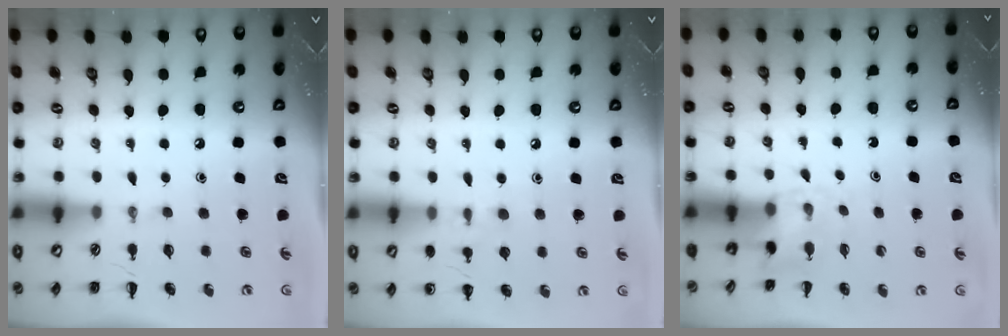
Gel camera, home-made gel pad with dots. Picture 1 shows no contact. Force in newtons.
{"total": 6.8, "press": 6.6, "slide": 1.8}
{"total": 2.9, "press": 2.7, "slide": 1.2}